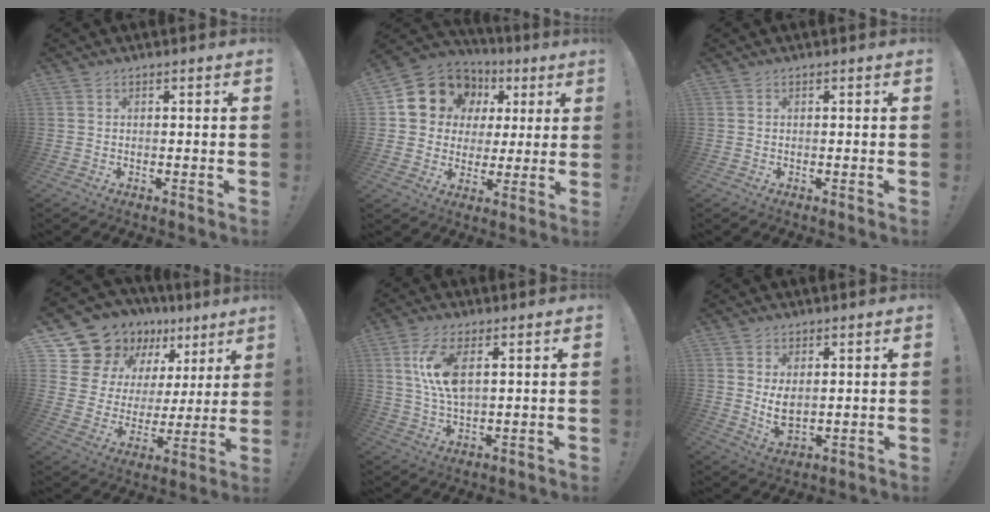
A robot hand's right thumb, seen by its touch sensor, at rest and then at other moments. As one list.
[{"total": 13.5, "force": [6.6, 11.1, 4.1], "torque": [-0.064, -0.034, 0.139]}, {"total": 0.0}, {"total": 16.7, "force": [13.7, 8.4, 4.7], "torque": [-0.084, -0.110, 0.268]}, {"total": 9.7, "force": [2.9, 4.0, 8.4], "torque": [-0.167, -0.012, 0.047]}, {"total": 5.9, "force": [1.7, 3.7, 4.4], "torque": [-0.065, -0.015, 0.032]}]